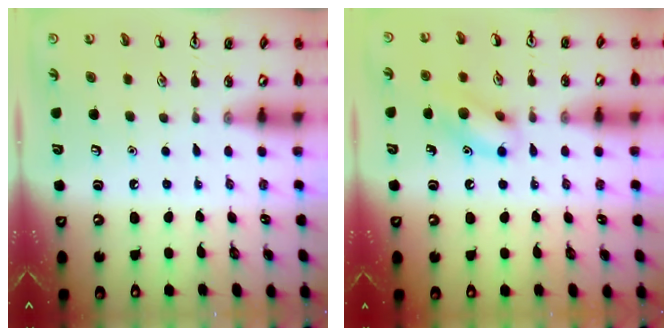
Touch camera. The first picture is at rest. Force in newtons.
{"total": 10.8, "press": 10.7, "slide": 1.8}